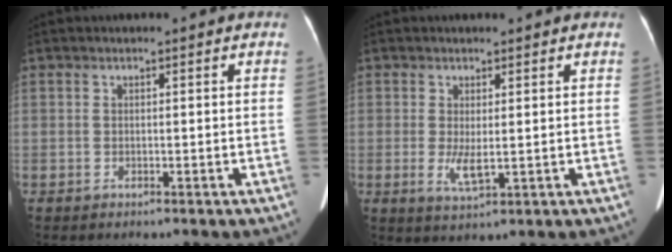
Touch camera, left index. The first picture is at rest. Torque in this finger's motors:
{"motor_torque": [0.55, 0.18, 0.10, 0.02]}